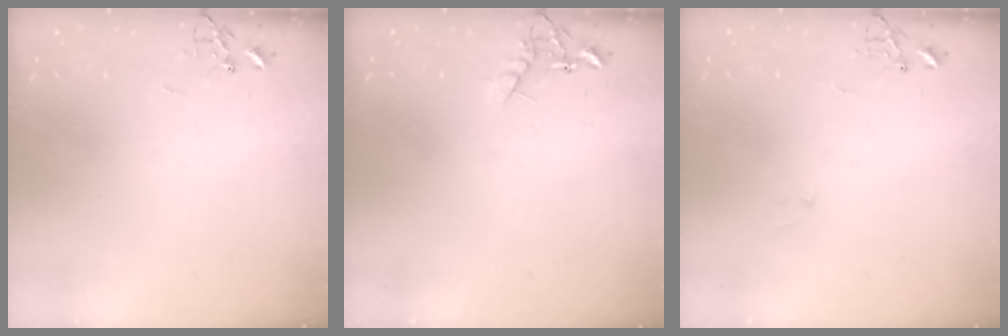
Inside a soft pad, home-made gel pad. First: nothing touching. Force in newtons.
{"total": 6.8, "press": 6.8, "slide": 0.3}
{"total": 7.0, "press": 7.0, "slide": 0.7}